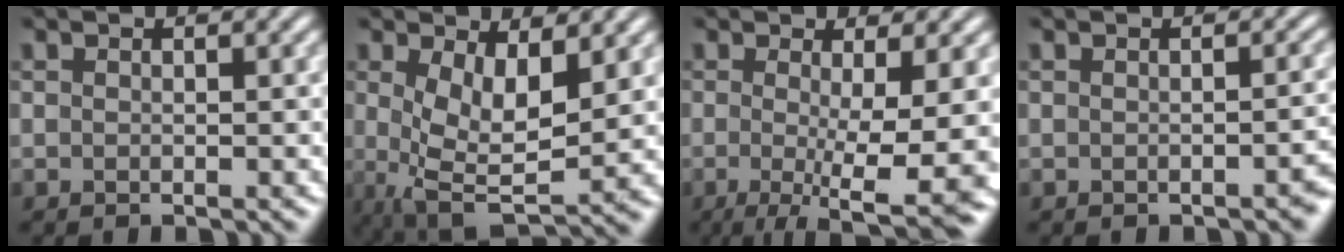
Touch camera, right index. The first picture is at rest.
{"total": 8.1, "force": [-0.8, 4.2, 6.9], "torque": [-0.130, -0.052, 0.010]}
{"total": 8.3, "force": [-4.5, 2.2, 6.7], "torque": [-0.101, -0.043, -0.049]}
{"total": 1.3, "force": [-1.1, 0.1, 0.8], "torque": [-0.010, 0.004, -0.018]}